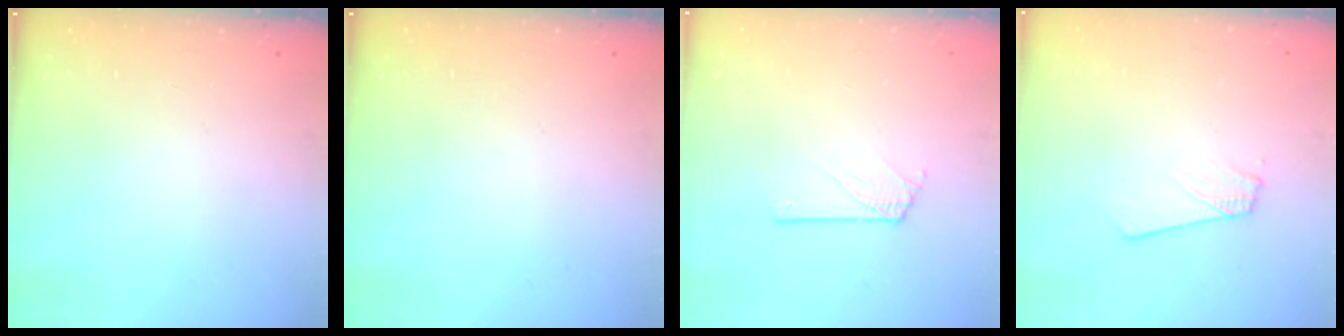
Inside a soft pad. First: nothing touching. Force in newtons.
{"total": 0.0}
{"total": 1.5, "press": 1.5, "slide": 0.1}
{"total": 1.8, "press": 1.8, "slide": 0.1}